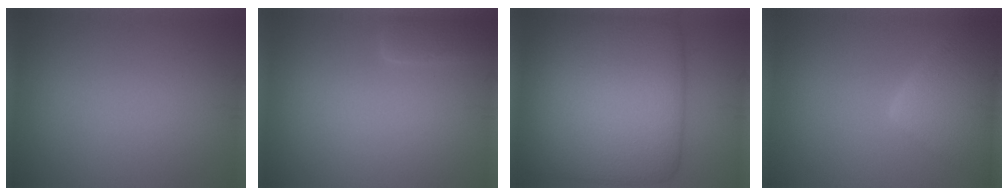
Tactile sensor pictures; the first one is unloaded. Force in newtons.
{"total": 1.9, "press": 1.9, "slide": 0.1}
{"total": 14.4, "press": 14.4, "slide": 0.5}
{"total": 7.4, "press": 7.3, "slide": 0.6}